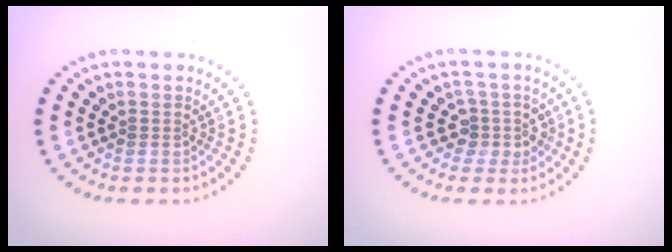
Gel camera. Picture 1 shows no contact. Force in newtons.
{"total": 2.4, "press": 1.8, "slide": 1.6}